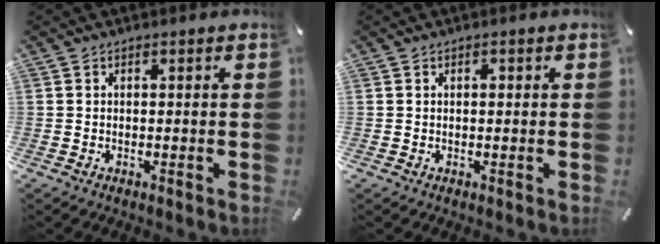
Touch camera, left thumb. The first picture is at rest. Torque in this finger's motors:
{"motor_torque": [0.13, 0.00, -0.01, -0.04, 0.03]}